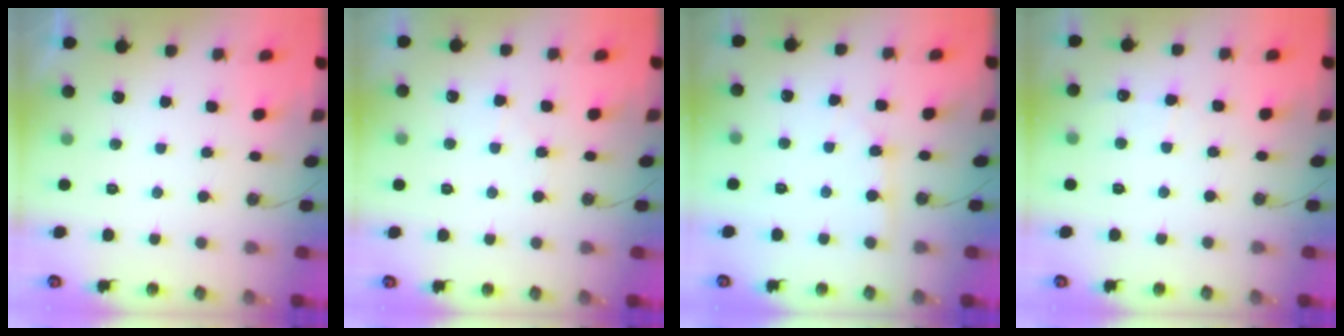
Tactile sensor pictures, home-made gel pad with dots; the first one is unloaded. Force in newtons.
{"total": 3.9, "press": 3.8, "slide": 0.7}
{"total": 2.2, "press": 2.2, "slide": 0.2}
{"total": 5.3, "press": 5.3, "slide": 0.6}